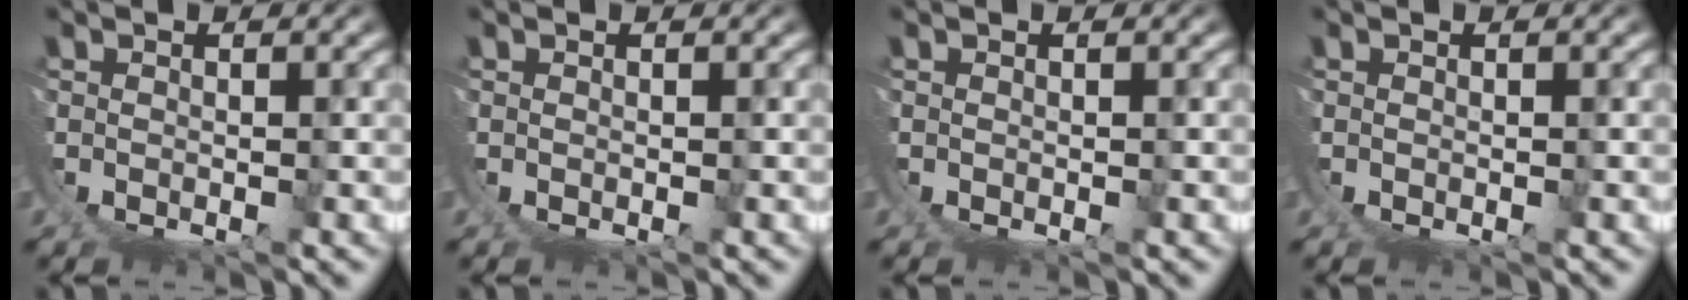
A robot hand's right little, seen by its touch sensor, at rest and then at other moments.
{"total": 0.0}
{"total": 0.0}
{"total": 0.0}